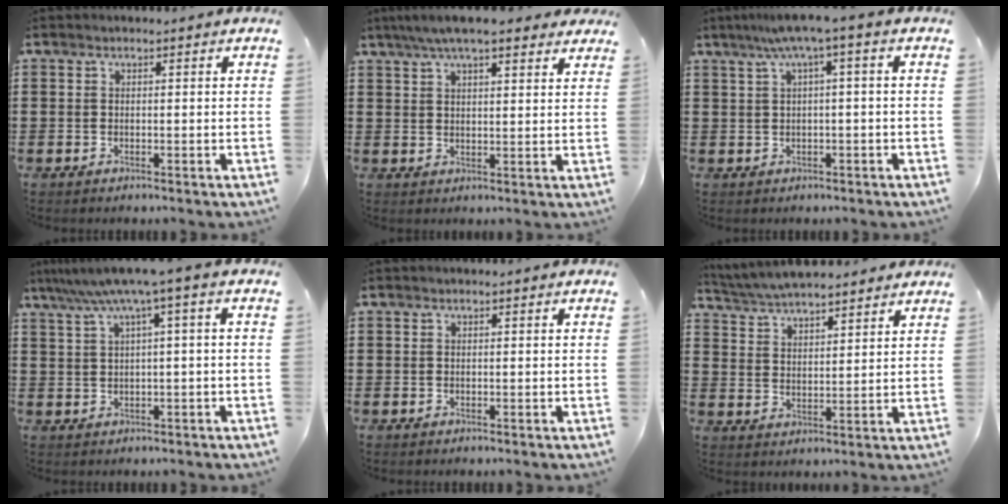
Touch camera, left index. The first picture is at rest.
{"total": 6.4, "force": [5.2, 1.0, 3.6], "torque": [-0.082, -0.004, 0.094]}
{"total": 4.2, "force": [1.0, -0.2, 4.0], "torque": [-0.078, 0.000, 0.013]}
{"total": 5.2, "force": [1.8, -0.6, 4.8], "torque": [-0.096, -0.015, 0.027]}
{"total": 0.0}
{"total": 5.0, "force": [4.8, 0.4, 1.3], "torque": [-0.043, -0.016, 0.086]}